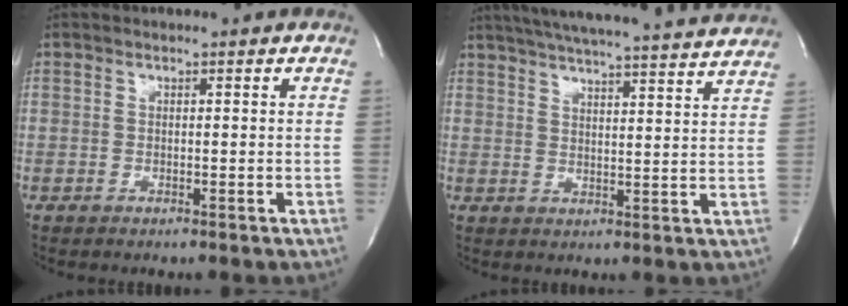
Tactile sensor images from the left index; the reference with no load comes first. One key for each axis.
{"total": 22.7, "fx": 20.9, "fy": 0.4, "fz": 8.9, "tx": -0.149, "ty": -0.008, "tz": 0.271}